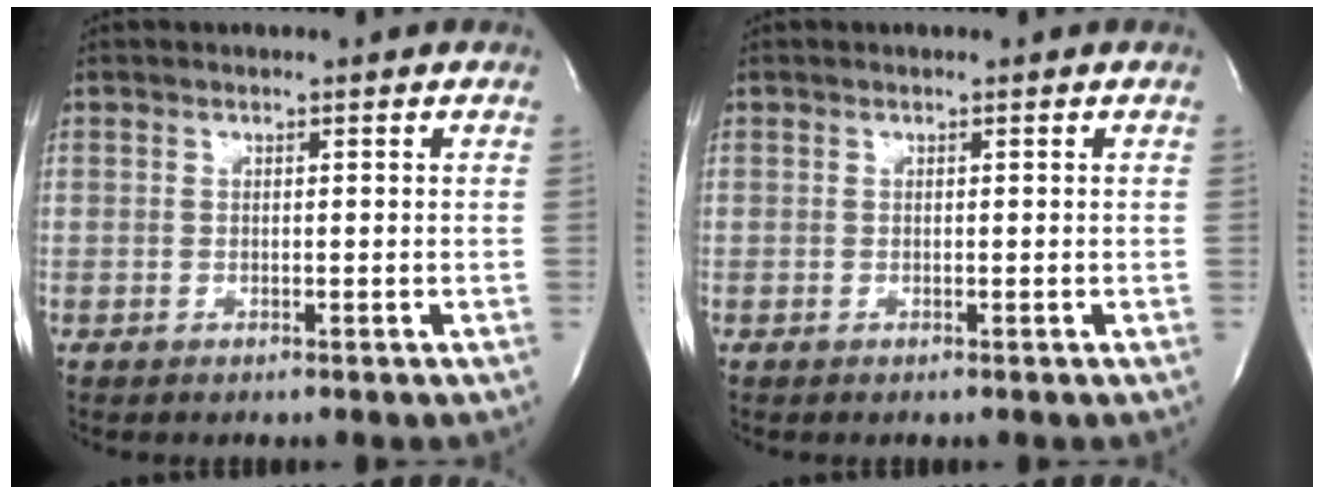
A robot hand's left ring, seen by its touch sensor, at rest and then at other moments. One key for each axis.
{"total": 0.0}